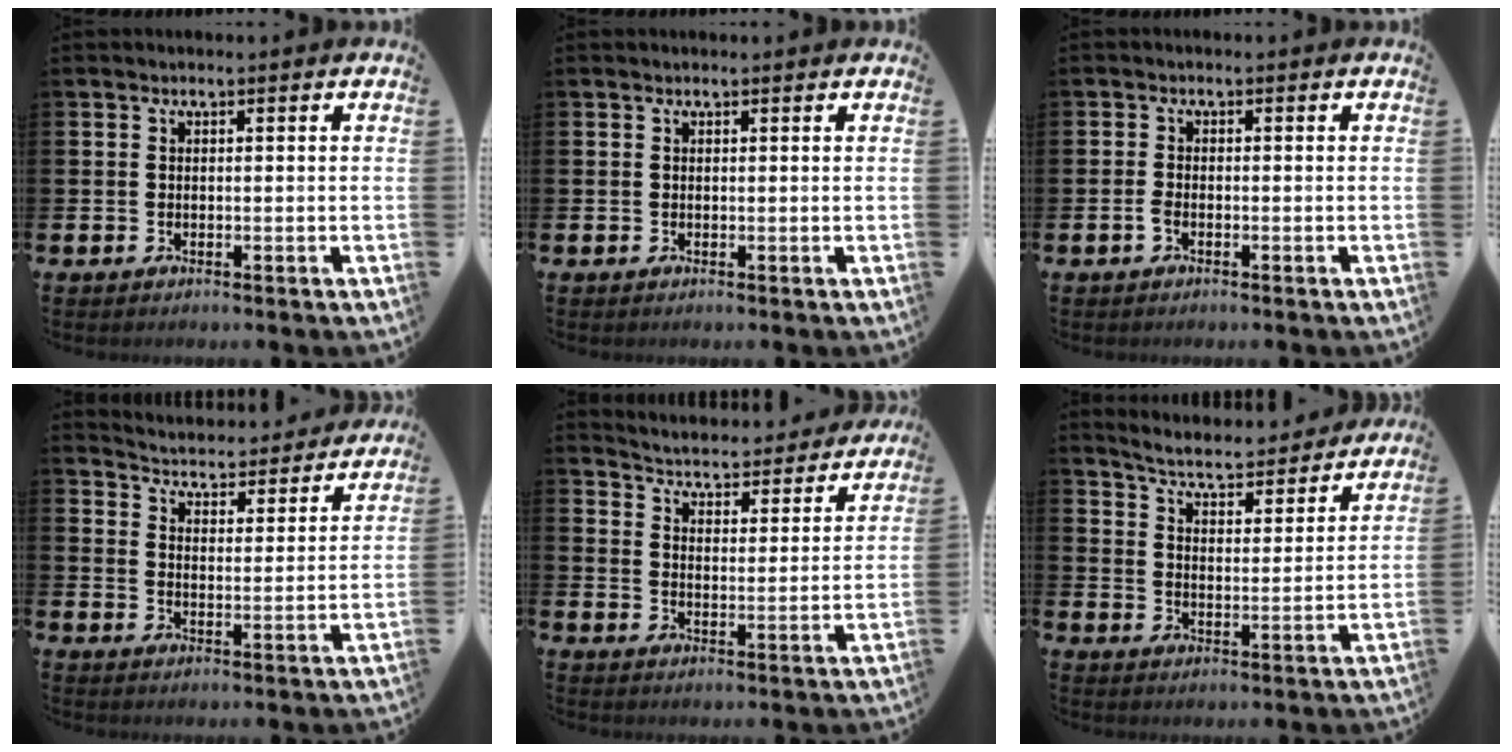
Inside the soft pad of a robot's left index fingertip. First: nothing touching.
{"total": 0.0}
{"total": 1.4, "force": [-0.8, 0.5, 1.0], "torque": [-0.022, 0.002, -0.016]}
{"total": 4.4, "force": [4.4, 0.7, 0.1], "torque": [-0.018, -0.044, 0.069]}
{"total": 4.5, "force": [4.5, 0.6, 0.3], "torque": [-0.022, -0.046, 0.069]}
{"total": 5.7, "force": [5.5, 0.7, 1.1], "torque": [-0.047, -0.047, 0.090]}